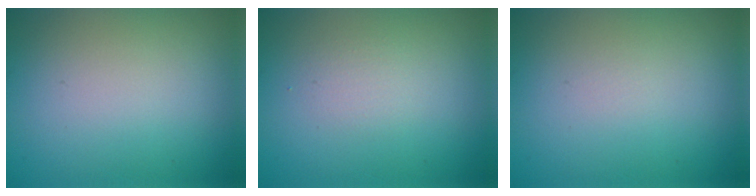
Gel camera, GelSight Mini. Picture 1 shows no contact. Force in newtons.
{"total": 1.1, "press": 1.1, "slide": 0.0}
{"total": 0.0}